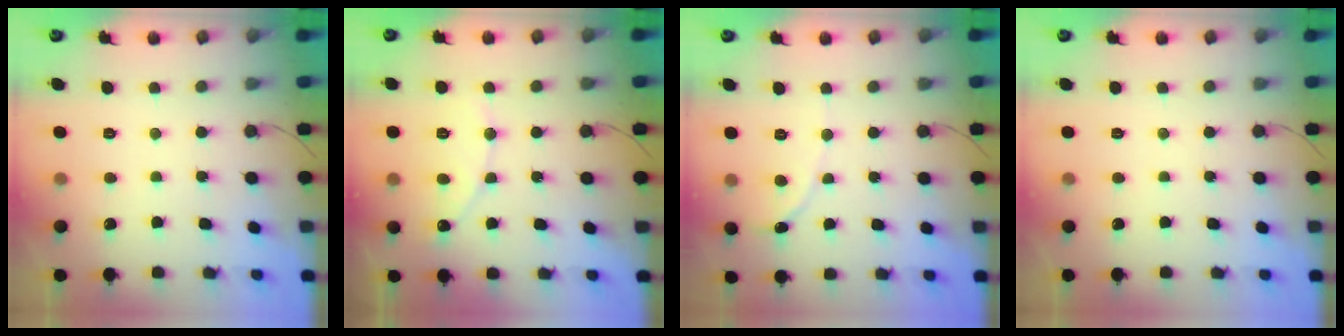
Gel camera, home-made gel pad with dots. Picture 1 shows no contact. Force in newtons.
{"total": 6.4, "press": 6.4, "slide": 0.6}
{"total": 2.1, "press": 2.1, "slide": 0.2}
{"total": 0.0}